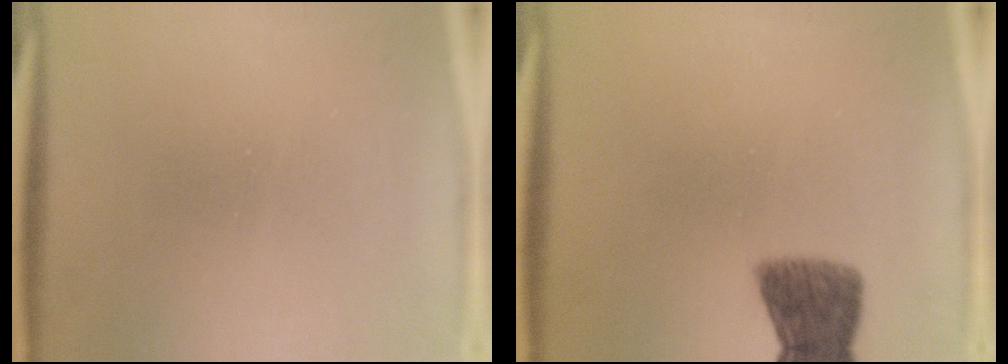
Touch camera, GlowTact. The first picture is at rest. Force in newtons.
{"total": 7.5}